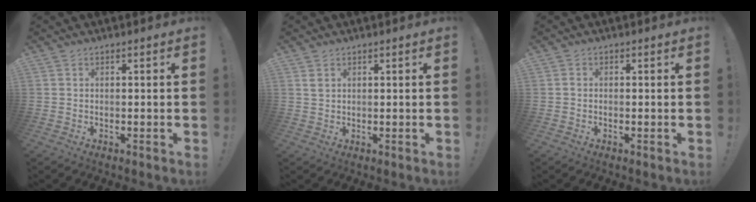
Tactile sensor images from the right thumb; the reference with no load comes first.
{"total": 1.9, "force": [1.0, 1.2, 1.0], "torque": [-0.013, -0.001, 0.018]}
{"total": 0.7, "force": [-0.6, 0.3, 0.1], "torque": [-0.013, 0.006, -0.008]}